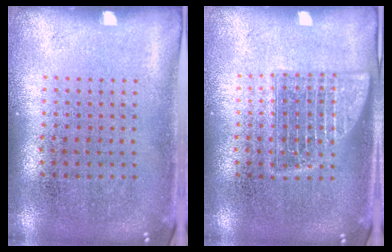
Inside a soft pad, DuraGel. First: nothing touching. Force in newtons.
{"total": 2.5, "press": 2.5, "slide": 0.4}